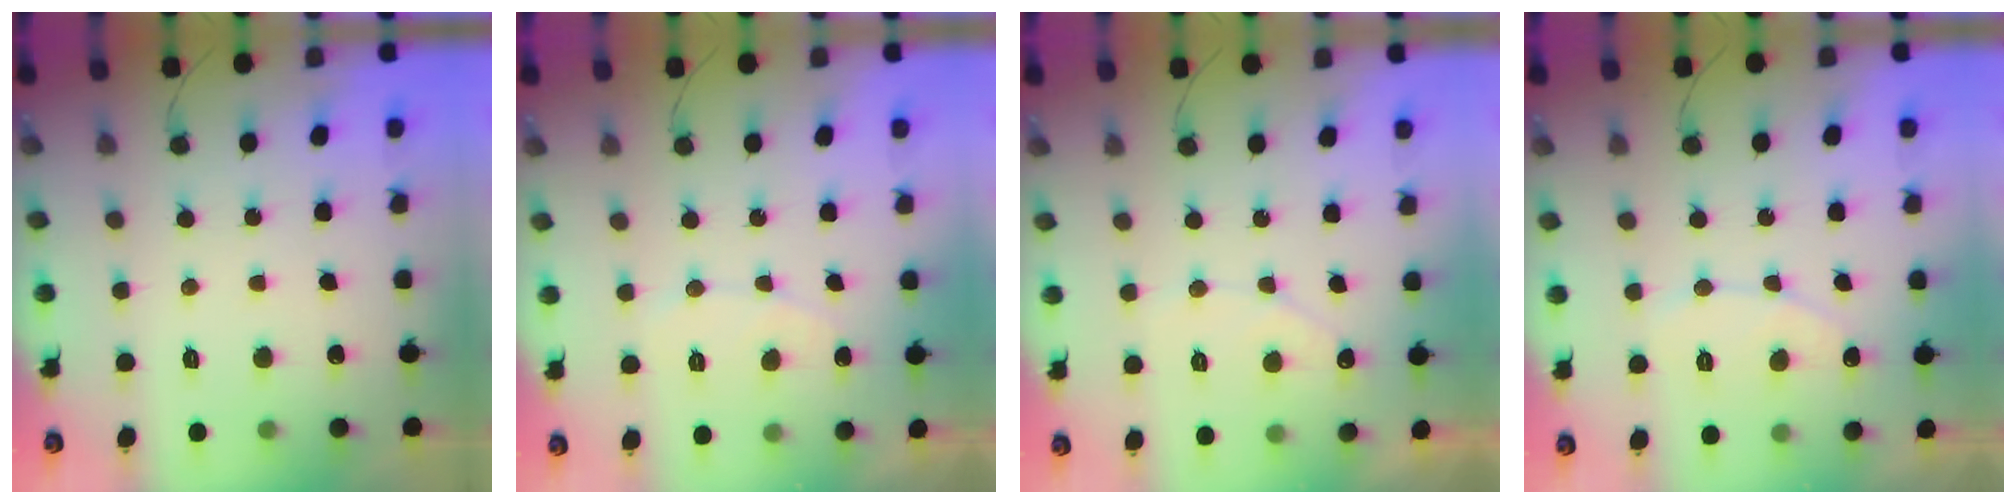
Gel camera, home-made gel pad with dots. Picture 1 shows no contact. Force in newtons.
{"total": 4.7, "press": 4.7, "slide": 0.3}
{"total": 4.7, "press": 4.7, "slide": 0.4}
{"total": 5.7, "press": 5.7, "slide": 0.4}